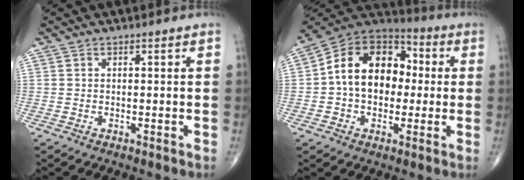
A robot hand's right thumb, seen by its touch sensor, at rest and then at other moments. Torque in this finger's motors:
{"motor_torque": [0.61, 1.01, 0.38, 0.02, 0.16]}